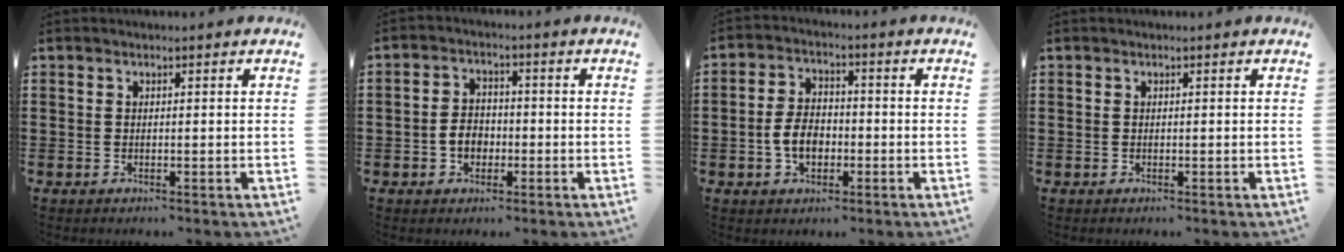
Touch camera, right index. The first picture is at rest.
{"total": 3.6, "force": [-1.1, 2.7, 2.3], "torque": [-0.046, 0.006, -0.021]}
{"total": 5.5, "force": [-1.5, 3.5, 4.0], "torque": [-0.096, 0.003, -0.032]}
{"total": 0.0}